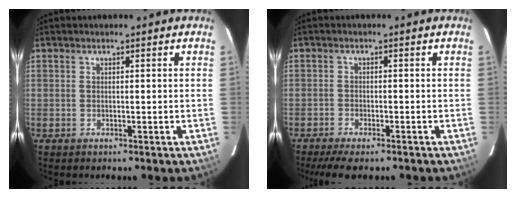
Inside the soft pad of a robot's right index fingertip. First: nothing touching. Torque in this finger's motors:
{"motor_torque": [0.63, -0.49, 0.19, 0.04]}